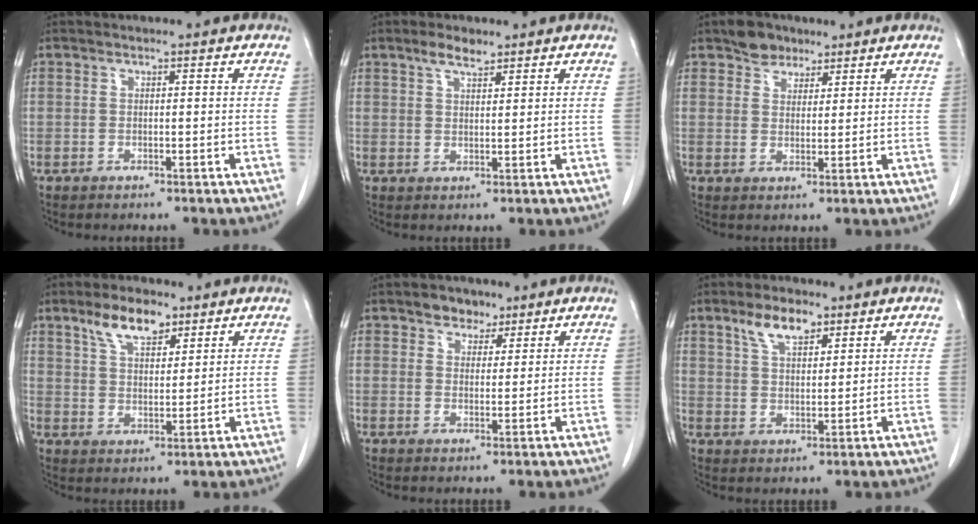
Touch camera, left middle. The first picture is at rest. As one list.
[{"total": 3.1, "force": [2.4, 0.9, 1.8], "torque": [-0.039, 0.004, 0.045]}, {"total": 4.0, "force": [3.1, 2.4, 1.0], "torque": [-0.017, 0.004, 0.053]}, {"total": 7.0, "force": [4.7, 2.8, 4.3], "torque": [-0.081, 0.007, 0.089]}, {"total": 3.6, "force": [2.6, 2.3, 1.0], "torque": [-0.012, 0.004, 0.042]}, {"total": 5.7, "force": [3.8, 2.2, 3.6], "torque": [-0.072, 0.006, 0.074]}]